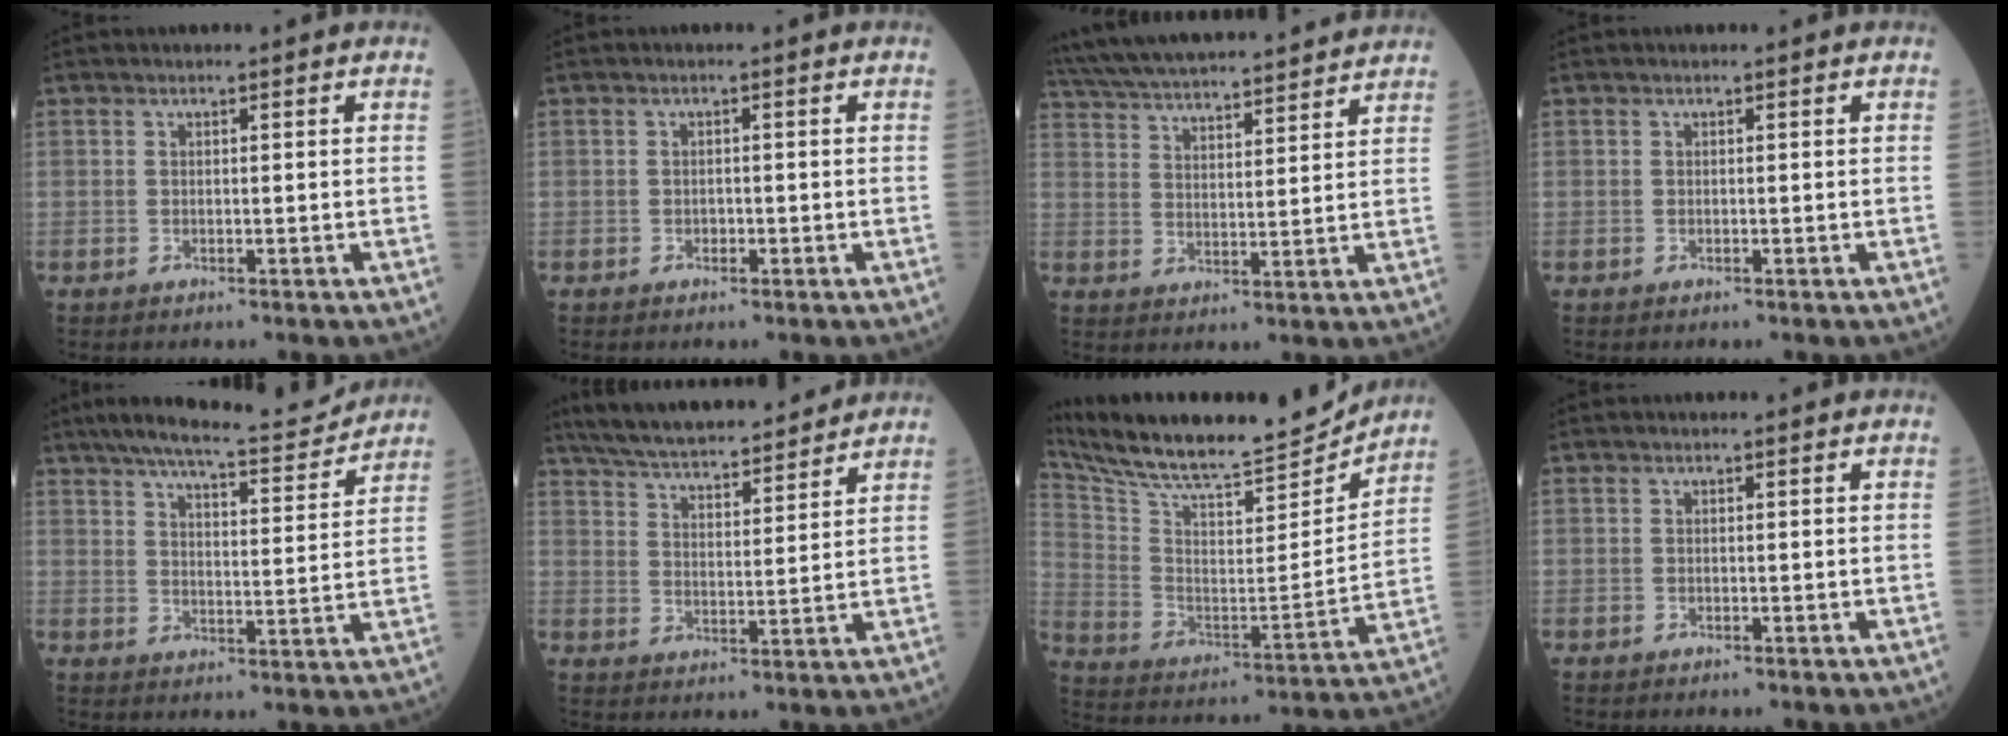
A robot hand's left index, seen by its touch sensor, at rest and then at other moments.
{"total": 0.8, "force": [-0.4, 0.5, 0.4], "torque": [-0.007, 0.002, -0.007]}
{"total": 22.8, "force": [20.8, 2.8, 8.8], "torque": [-0.165, 0.038, 0.311]}
{"total": 0.0}
{"total": 14.2, "force": [12.9, 1.6, 5.7], "torque": [-0.092, -0.002, 0.183]}
{"total": 17.2, "force": [15.5, 2.7, 7.0], "torque": [-0.121, 0.028, 0.243]}
{"total": 23.1, "force": [21.4, 2.7, 8.3], "torque": [-0.161, -0.023, 0.334]}
{"total": 0.0}